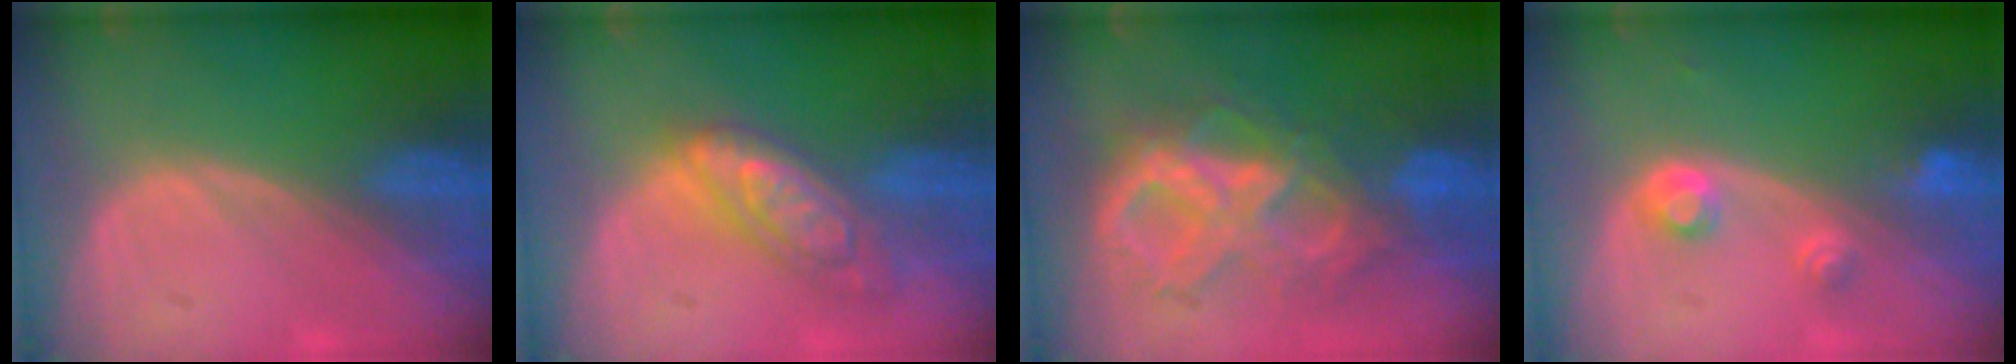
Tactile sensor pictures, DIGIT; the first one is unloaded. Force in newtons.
{"total": 7.5, "press": 7.5, "slide": 0.4}
{"total": 10.1, "press": 10.0, "slide": 1.2}
{"total": 2.9, "press": 2.9, "slide": 0.5}